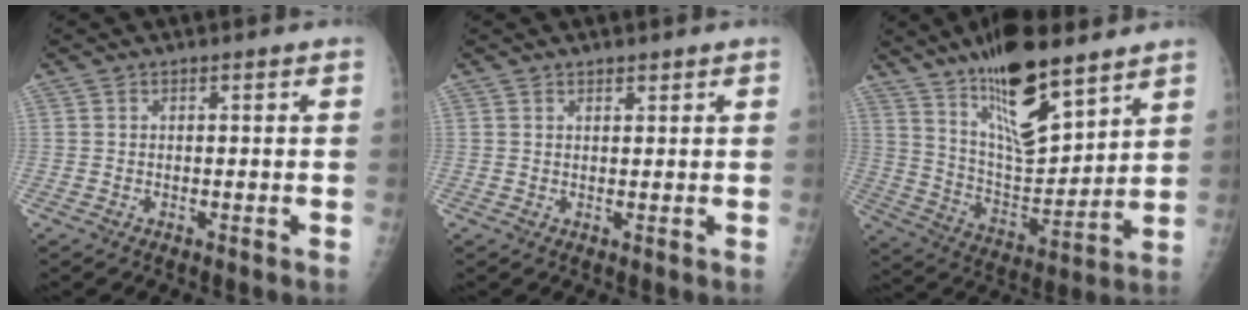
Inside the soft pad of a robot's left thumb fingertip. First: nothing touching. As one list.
[{"total": 1.2, "force": [0.9, 0.5, 0.6], "torque": [-0.003, -0.005, 0.014]}, {"total": 18.6, "force": [12.6, 5.9, 12.4], "torque": [-0.181, -0.078, 0.228]}]